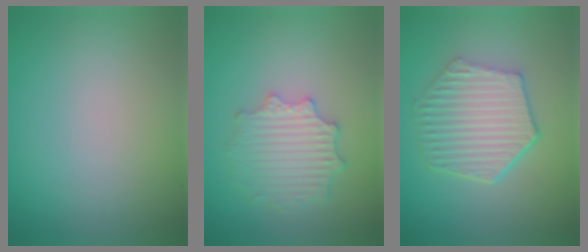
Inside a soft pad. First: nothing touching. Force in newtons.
{"total": 4.3, "press": 3.5, "slide": 2.5}
{"total": 6.5, "press": 4.8, "slide": 4.3}